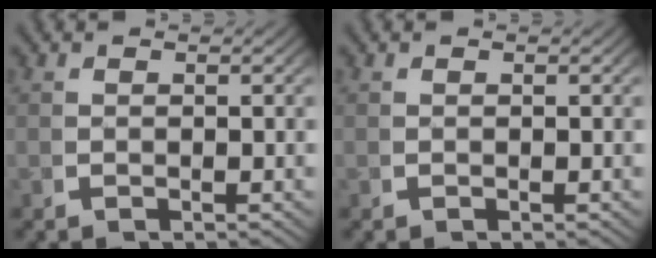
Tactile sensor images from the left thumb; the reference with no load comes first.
{"total": 0.0}